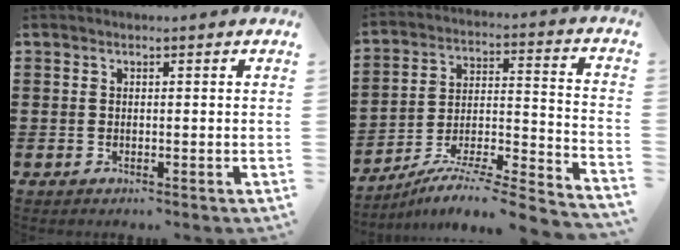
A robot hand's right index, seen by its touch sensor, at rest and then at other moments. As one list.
[{"total": 7.3, "force": [-6.4, 0.1, 3.5], "torque": [-0.056, -0.007, -0.131]}]